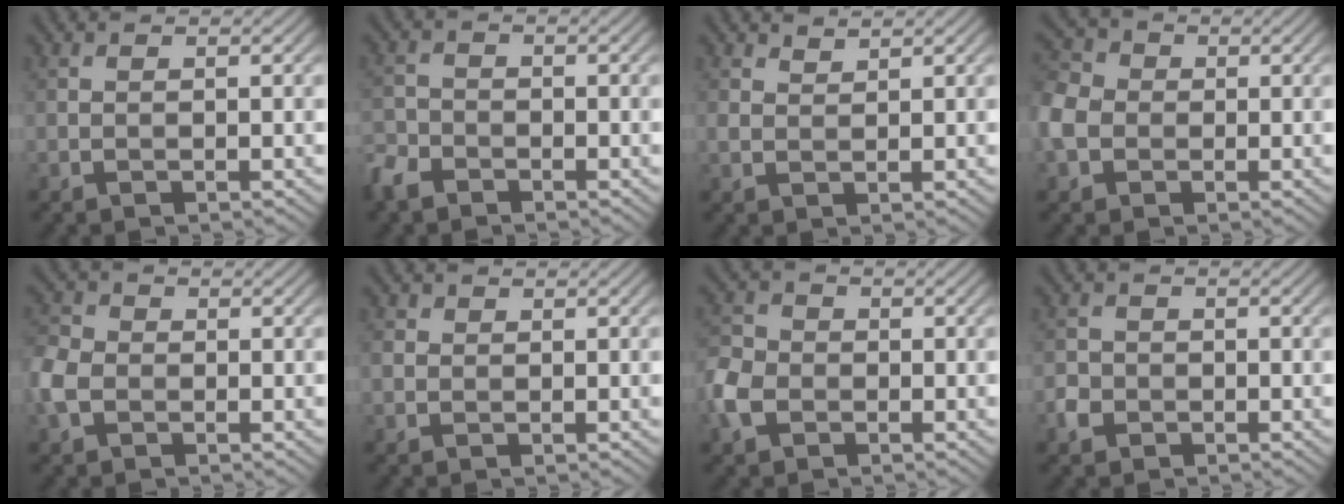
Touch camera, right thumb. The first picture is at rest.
{"total": 3.6, "force": [-2.8, 1.9, 1.3], "torque": [-0.035, -0.006, -0.071]}
{"total": 1.8, "force": [1.5, 0.6, 0.6], "torque": [-0.020, 0.001, 0.035]}
{"total": 7.0, "force": [-1.3, 5.7, 3.9], "torque": [-0.126, 0.004, -0.047]}
{"total": 5.1, "force": [-1.5, 3.9, 3.0], "torque": [-0.089, 0.003, -0.042]}
{"total": 1.5, "force": [0.3, 1.3, 0.6], "torque": [-0.017, 0.002, 0.003]}
{"total": 5.0, "force": [-2.0, 3.9, 2.5], "torque": [-0.073, 0.001, -0.055]}
{"total": 2.1, "force": [-1.1, 1.8, 0.6], "torque": [-0.012, 0.000, -0.025]}